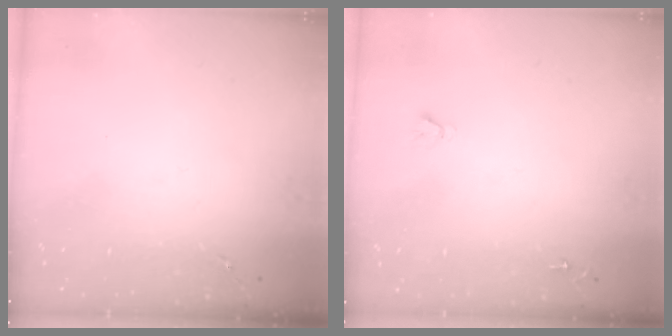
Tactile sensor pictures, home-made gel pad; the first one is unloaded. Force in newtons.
{"total": 1.8, "press": 1.8, "slide": 0.1}